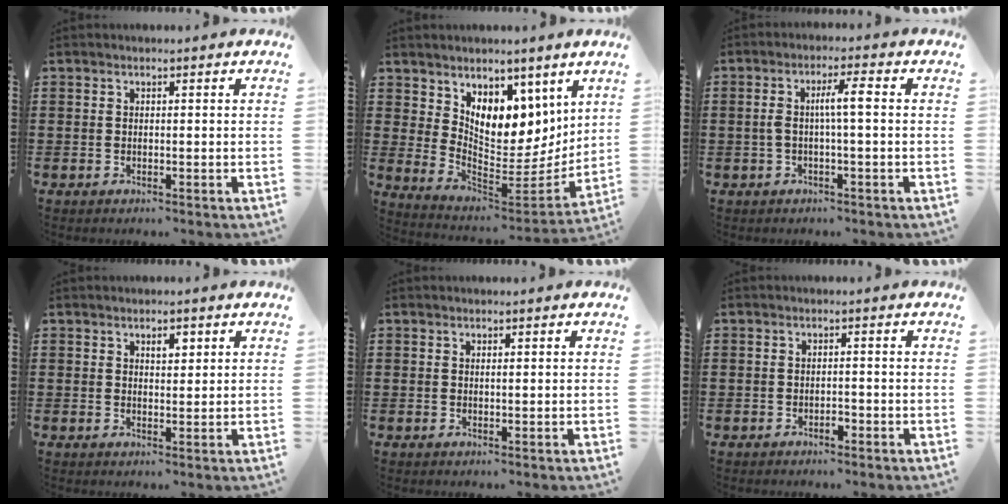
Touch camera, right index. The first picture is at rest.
{"total": 7.7, "force": [5.2, 5.0, 2.8], "torque": [-0.070, -0.052, 0.097]}
{"total": 4.4, "force": [-0.1, 0.5, 4.4], "torque": [-0.088, 0.003, -0.010]}
{"total": 2.2, "force": [1.2, 1.1, 1.5], "torque": [-0.024, 0.003, 0.018]}
{"total": 0.5, "force": [0.2, 0.1, 0.5], "torque": [-0.010, 0.000, 0.004]}
{"total": 1.3, "force": [-0.8, 0.5, 0.9], "torque": [-0.019, -0.002, -0.015]}